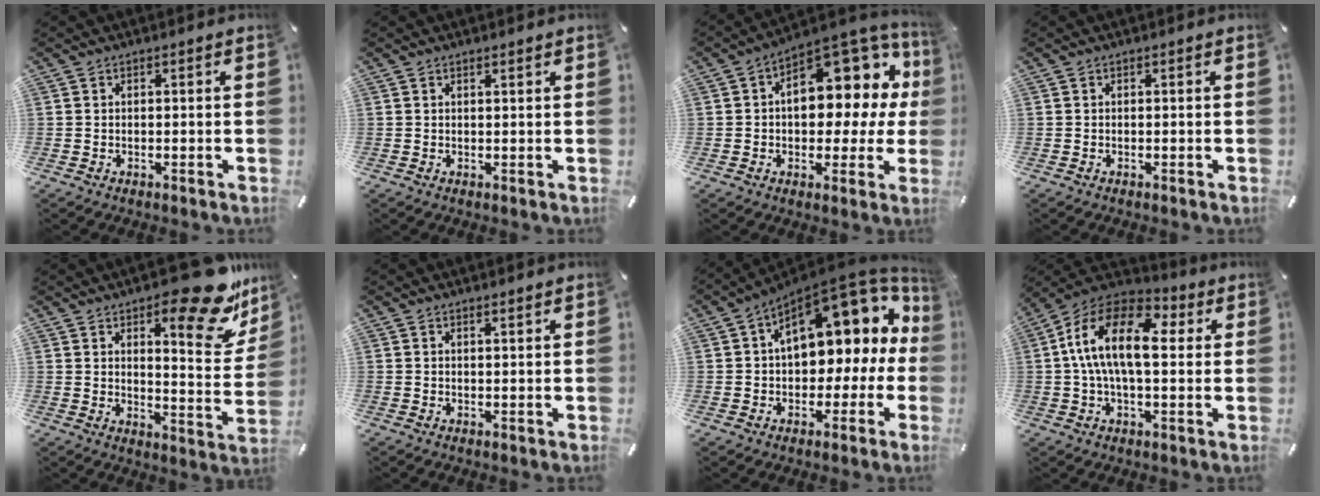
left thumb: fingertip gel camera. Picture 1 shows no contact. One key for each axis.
{"total": 0.7, "fx": 0.6, "fy": 0.0, "fz": 0.3, "tx": -0.006, "ty": -0.002, "tz": 0.011}
{"total": 14.9, "fx": 4.6, "fy": 8.9, "fz": 11.0, "tx": -0.130, "ty": -0.051, "tz": 0.075}
{"total": 0.0}
{"total": 21.8, "fx": 14.2, "fy": 8.0, "fz": 14.6, "tx": -0.172, "ty": -0.112, "tz": 0.227}
{"total": 1.1, "fx": 1.0, "fy": -0.1, "fz": 0.4, "tx": -0.008, "ty": -0.003, "tz": 0.019}
{"total": 16.3, "fx": 6.9, "fy": 9.3, "fz": 11.5, "tx": -0.150, "ty": -0.050, "tz": 0.115}
{"total": 16.5, "fx": 3.0, "fy": 8.7, "fz": 13.7, "tx": -0.279, "ty": 0.000, "tz": 0.046}